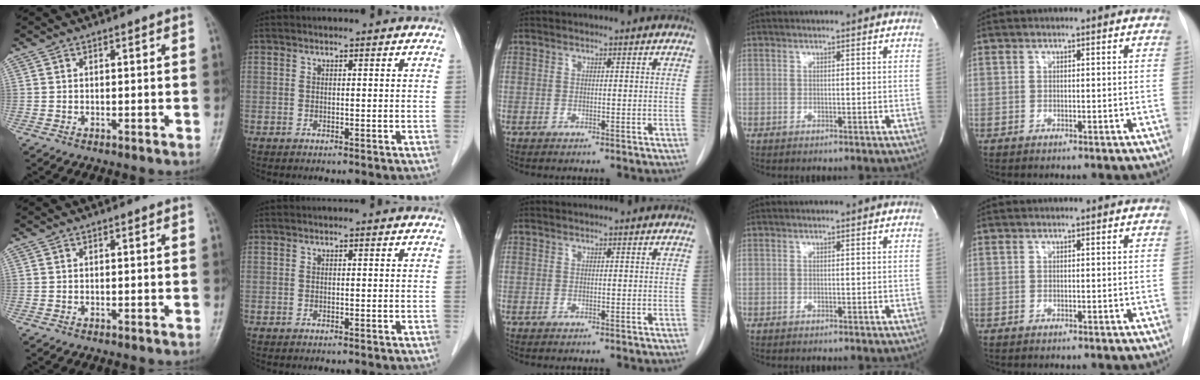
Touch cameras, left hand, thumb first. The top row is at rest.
{}